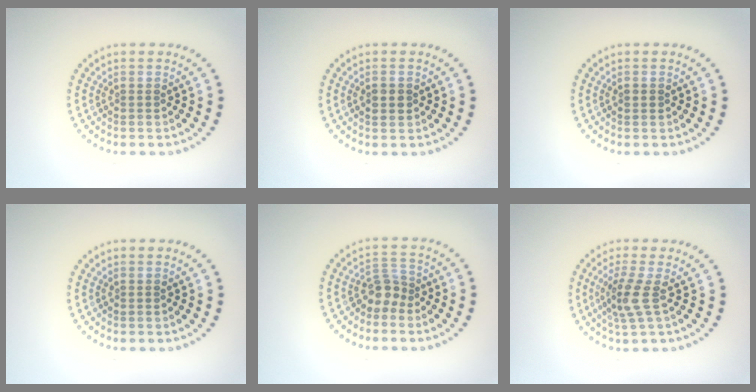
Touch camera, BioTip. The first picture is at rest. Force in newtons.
{"total": 1.7, "press": 1.7, "slide": 0.0}
{"total": 0.9, "press": 0.9, "slide": 0.1}
{"total": 0.0}
{"total": 2.3, "press": 1.7, "slide": 1.6}
{"total": 2.7, "press": 2.1, "slide": 1.7}